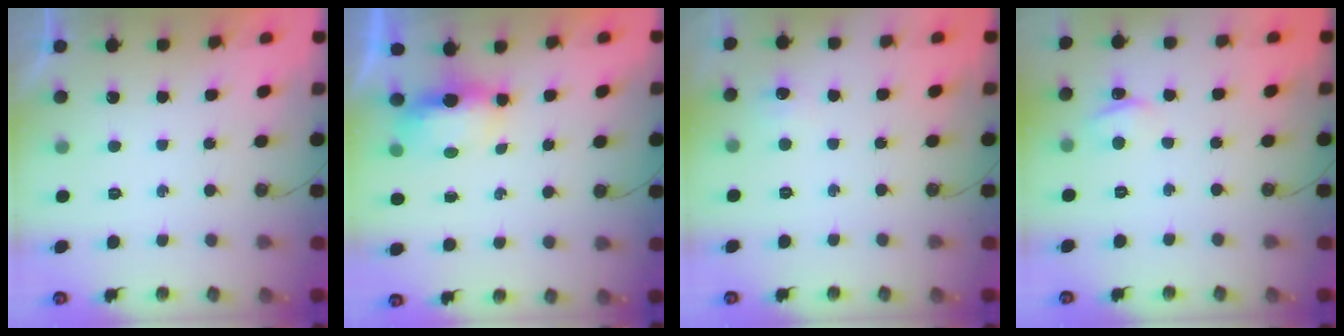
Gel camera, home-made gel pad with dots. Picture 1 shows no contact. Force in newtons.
{"total": 6.0, "press": 5.9, "slide": 0.8}
{"total": 3.8, "press": 3.8, "slide": 0.6}
{"total": 3.6, "press": 3.5, "slide": 0.4}